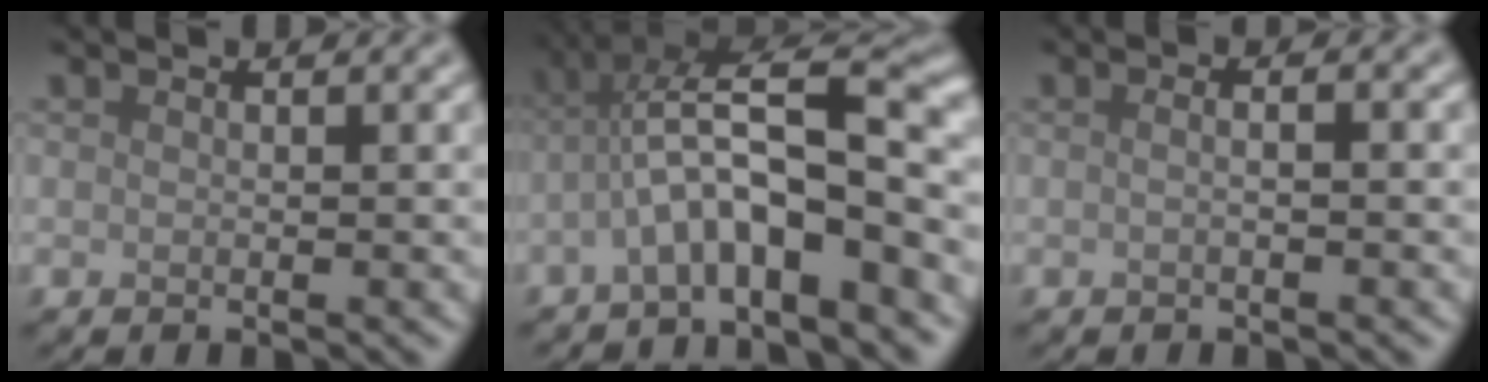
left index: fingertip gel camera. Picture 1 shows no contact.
{"total": 7.6, "force": [-2.0, 1.9, 7.1], "torque": [-0.122, 0.026, -0.041]}
{"total": 3.0, "force": [0.6, 1.6, 2.5], "torque": [-0.005, 0.017, -0.025]}